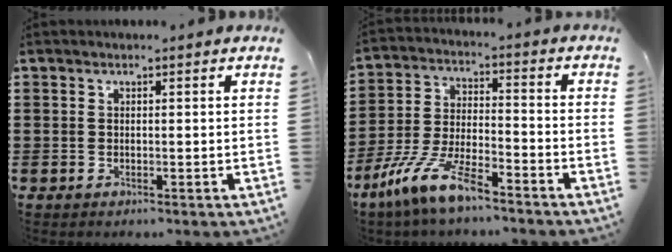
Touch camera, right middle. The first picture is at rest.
{"total": 10.0, "force": [-7.9, 1.5, 5.9], "torque": [-0.141, -0.002, -0.159]}